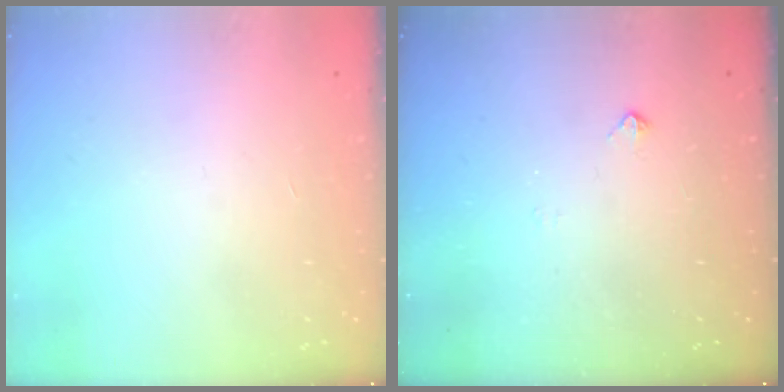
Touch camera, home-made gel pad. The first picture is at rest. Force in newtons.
{"total": 2.4, "press": 2.4, "slide": 0.5}